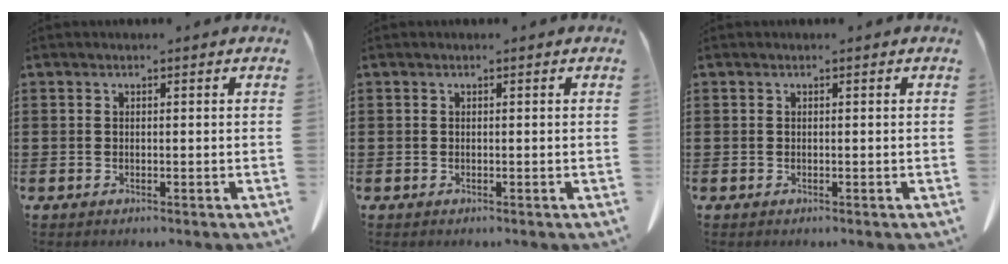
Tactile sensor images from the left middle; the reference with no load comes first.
{"total": 0.0}
{"total": 0.0}